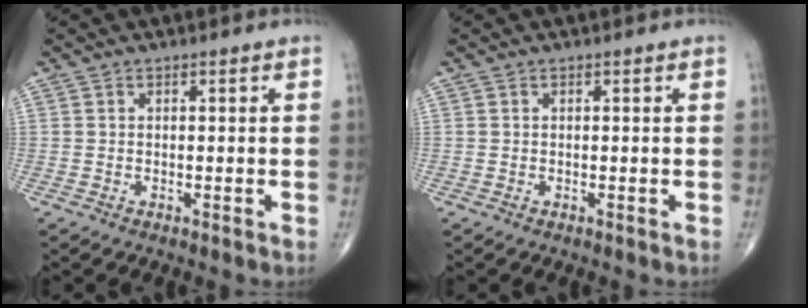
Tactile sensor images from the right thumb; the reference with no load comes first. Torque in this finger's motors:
{"motor_torque": [0.03, 0.01, -0.03, -0.02, 0.01]}